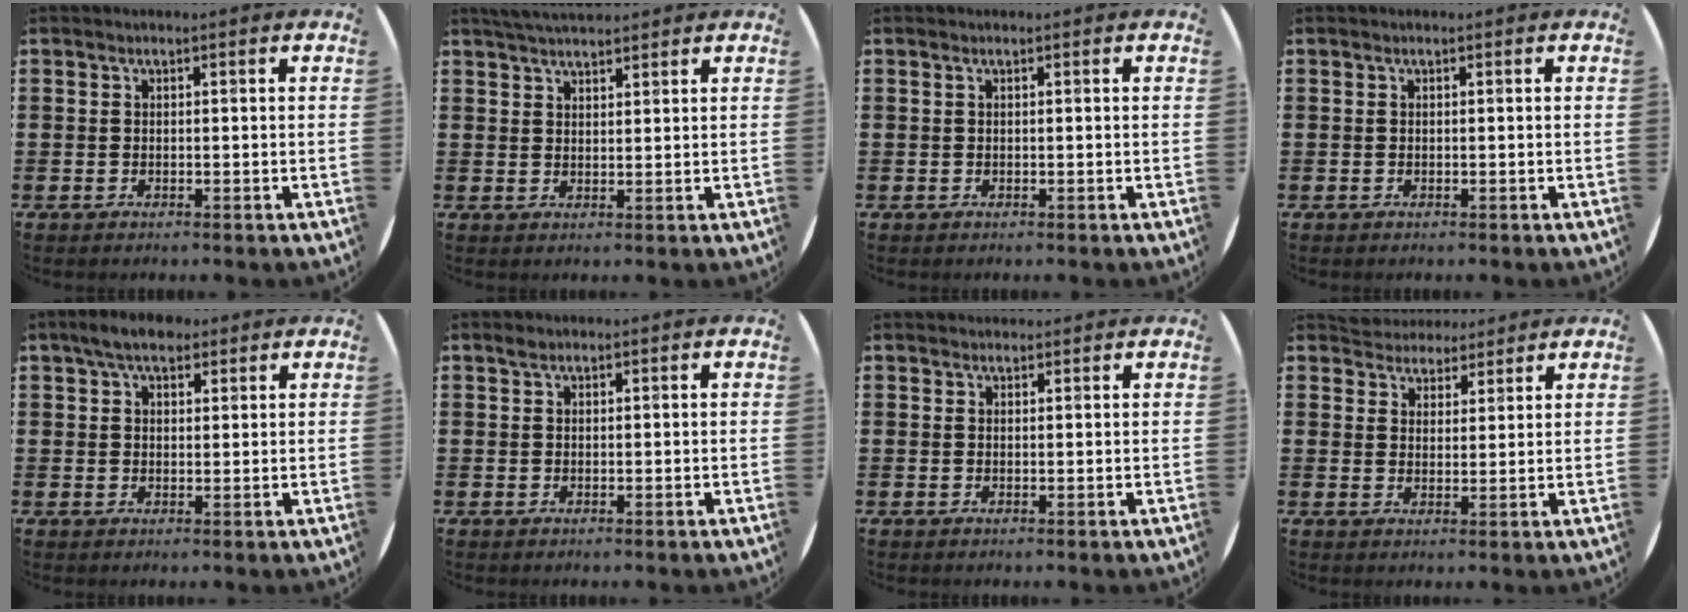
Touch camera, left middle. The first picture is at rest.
{"total": 3.8, "force": [3.7, 0.5, 0.9], "torque": [-0.025, -0.005, 0.068]}
{"total": 0.0}
{"total": 0.0}
{"total": 4.3, "force": [3.3, 2.0, 1.9], "torque": [-0.028, 0.002, 0.057]}
{"total": 0.9, "force": [0.7, 0.5, 0.3], "torque": [0.001, 0.002, 0.011]}
{"total": 0.9, "force": [0.9, 0.2, -0.1], "torque": [0.009, -0.001, 0.015]}
{"total": 4.1, "force": [3.8, 1.5, -0.2], "torque": [-0.009, -0.008, 0.072]}